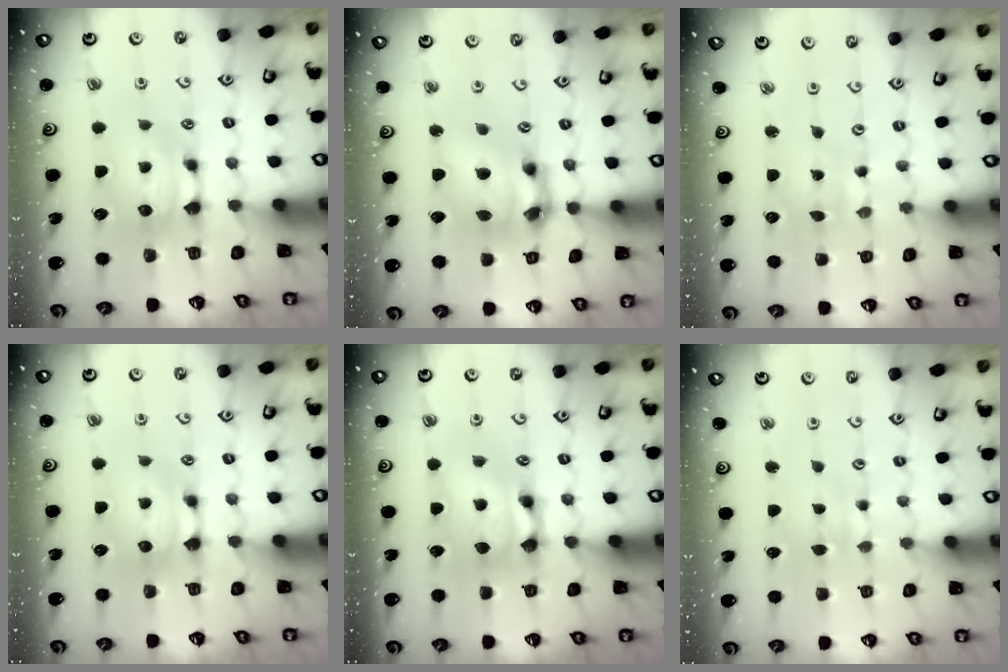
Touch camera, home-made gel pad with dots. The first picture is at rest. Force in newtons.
{"total": 6.7, "press": 6.3, "slide": 2.3}
{"total": 5.5, "press": 5.5, "slide": 0.3}
{"total": 0.0}
{"total": 3.0, "press": 3.0, "slide": 0.2}
{"total": 4.9, "press": 4.9, "slide": 0.1}